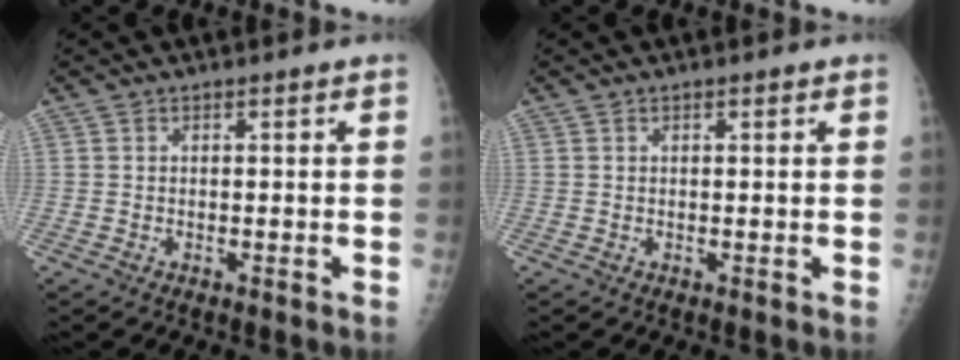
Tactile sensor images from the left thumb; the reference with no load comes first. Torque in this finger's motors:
{"motor_torque": [-0.24, -0.08, -0.24, -0.24, -0.01]}